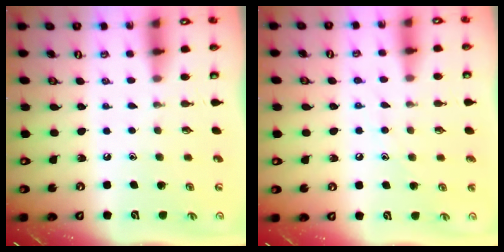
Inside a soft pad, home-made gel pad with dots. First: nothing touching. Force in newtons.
{"total": 7.3, "press": 7.2, "slide": 0.7}